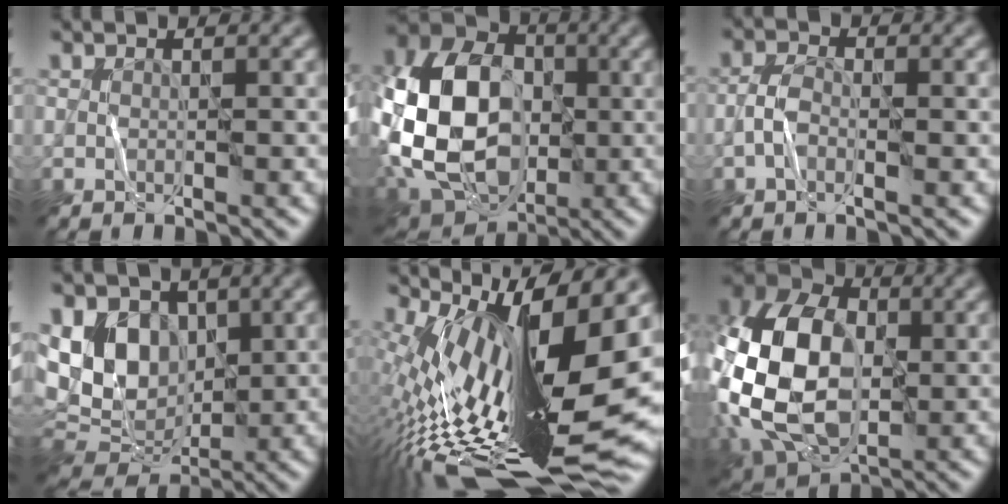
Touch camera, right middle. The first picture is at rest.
{"total": 15.6, "force": [-1.3, 11.4, 10.5], "torque": [-0.214, 0.009, -0.015]}
{"total": 1.9, "force": [-1.1, 0.6, 1.4], "torque": [-0.036, 0.009, -0.020]}
{"total": 7.7, "force": [1.9, 5.8, 4.7], "torque": [-0.103, 0.000, 0.035]}
{"total": 17.7, "force": [1.4, 5.7, 16.7], "torque": [-0.272, -0.003, 0.037]}
{"total": 14.1, "force": [-1.4, 9.5, 10.3], "torque": [-0.220, 0.014, -0.034]}